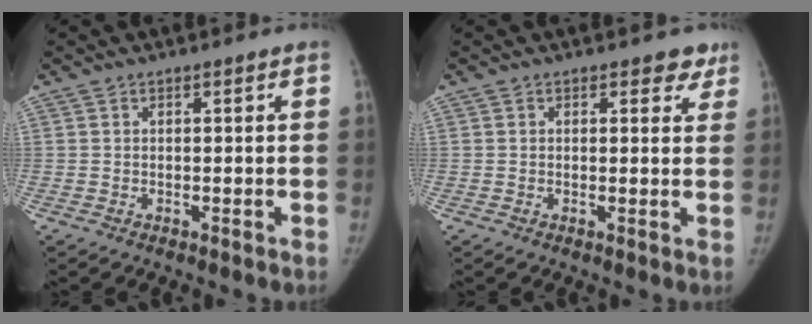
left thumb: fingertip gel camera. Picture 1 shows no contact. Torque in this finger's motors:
{"motor_torque": [0.45, -0.14, 0.35, -0.56, 0.07]}